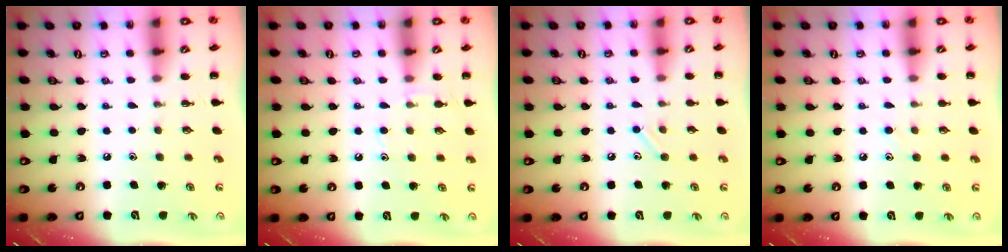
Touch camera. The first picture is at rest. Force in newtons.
{"total": 5.5, "press": 5.2, "slide": 1.8}
{"total": 6.3, "press": 6.1, "slide": 1.7}
{"total": 7.1, "press": 6.6, "slide": 2.4}